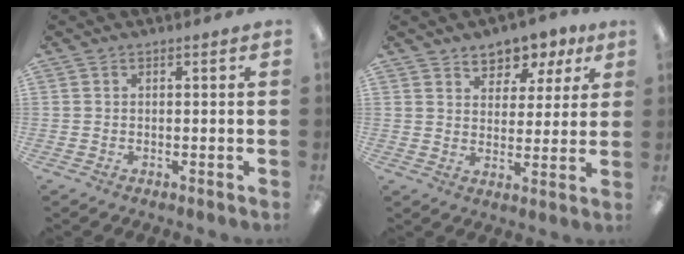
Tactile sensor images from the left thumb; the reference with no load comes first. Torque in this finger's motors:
{"motor_torque": [0.07, 0.18, -0.07, -0.03, 0.04]}